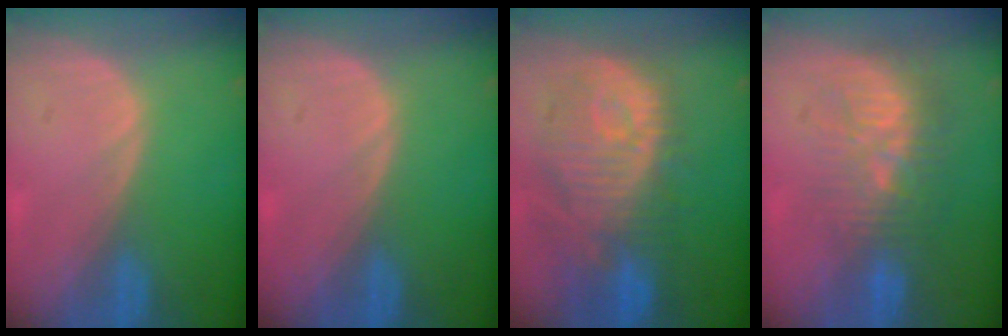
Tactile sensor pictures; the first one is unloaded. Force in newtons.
{"total": 0.0}
{"total": 12.1, "press": 10.9, "slide": 5.3}
{"total": 9.2, "press": 8.5, "slide": 3.4}